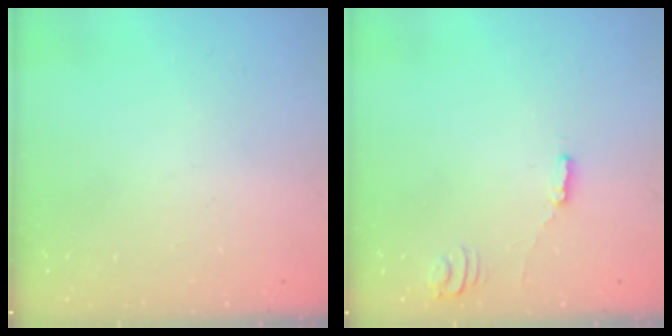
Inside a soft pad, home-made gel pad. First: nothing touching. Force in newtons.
{"total": 0.9, "press": 0.9, "slide": 0.3}